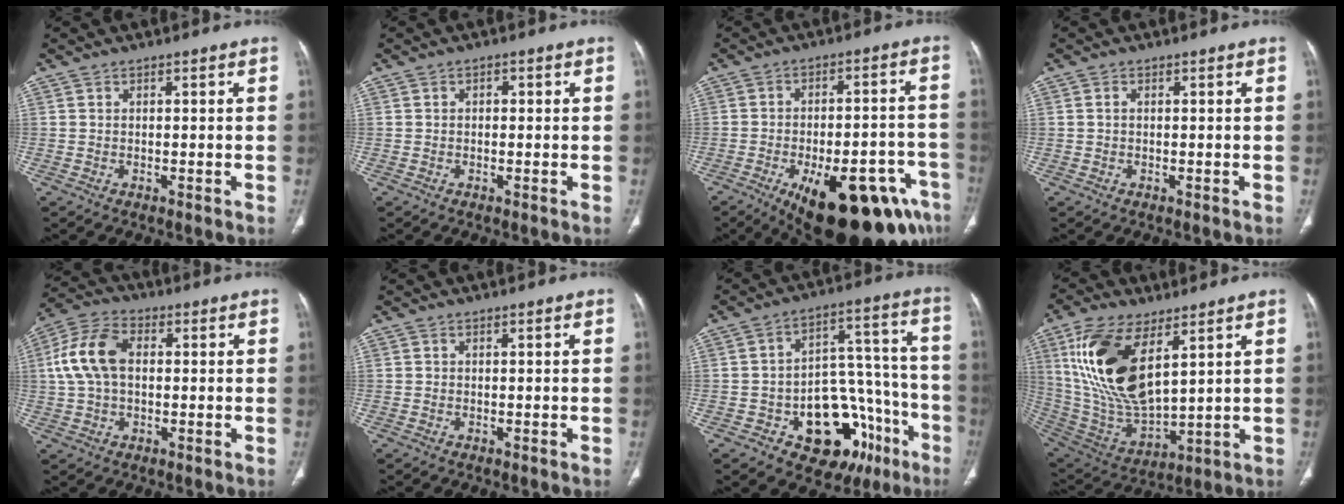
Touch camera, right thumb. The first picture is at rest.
{"total": 1.1, "force": [0.1, 0.8, 0.8], "torque": [-0.005, 0.004, -0.002]}
{"total": 24.6, "force": [-12.8, 9.9, 18.6], "torque": [-0.189, 0.051, -0.167]}
{"total": 0.7, "force": [0.0, 0.4, 0.5], "torque": [-0.011, 0.001, 0.000]}
{"total": 11.1, "force": [1.2, 7.1, 8.4], "torque": [-0.176, 0.028, 0.019]}
{"total": 0.0}
{"total": 20.4, "force": [-9.4, 12.6, 13.0], "torque": [-0.113, 0.093, -0.121]}
{"total": 20.2, "force": [7.8, 9.3, 16.2], "torque": [-0.315, -0.031, 0.162]}